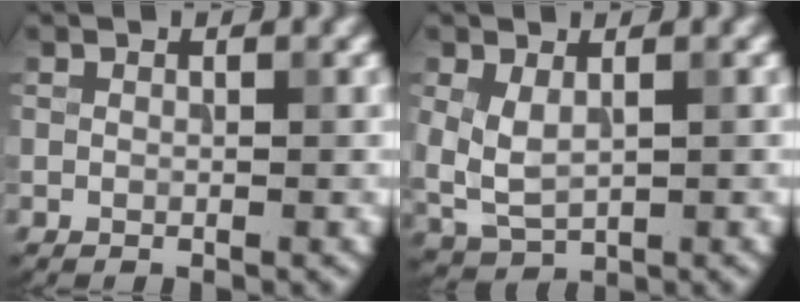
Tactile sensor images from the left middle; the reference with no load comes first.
{"total": 3.3, "force": [0.6, 1.8, 2.7], "torque": [-0.065, 0.001, 0.015]}